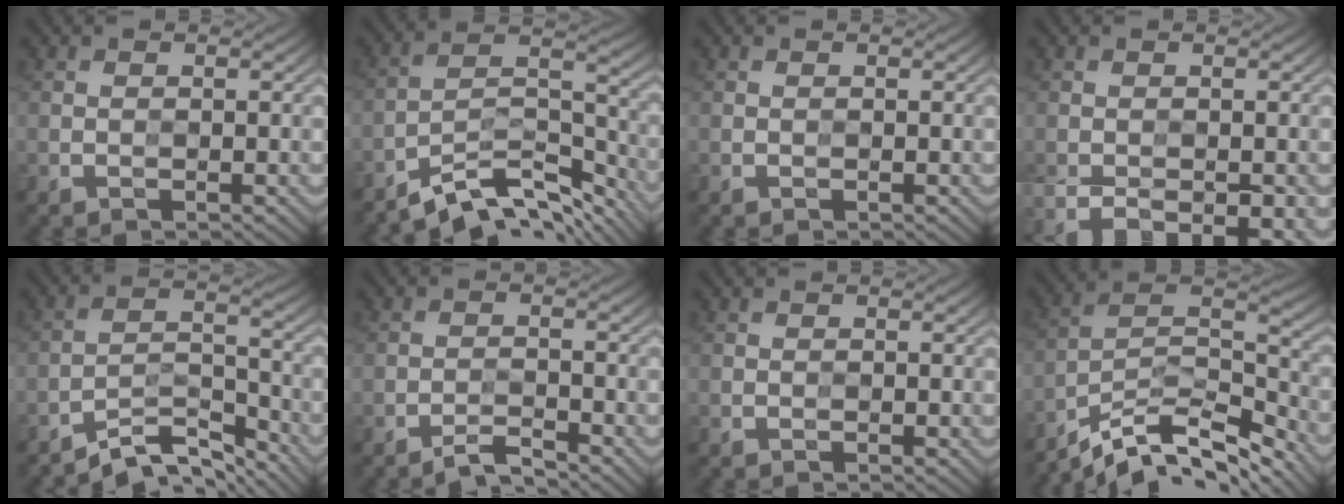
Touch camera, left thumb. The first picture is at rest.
{"total": 10.8, "force": [-8.9, 2.7, 5.5], "torque": [-0.093, 0.002, -0.162]}
{"total": 0.0}
{"total": 7.7, "force": [-5.6, 3.4, 4.0], "torque": [-0.090, -0.051, -0.047]}
{"total": 7.1, "force": [-6.1, 1.6, 3.2], "torque": [-0.058, 0.001, -0.115]}
{"total": 2.4, "force": [-2.2, 0.2, 1.0], "torque": [-0.013, 0.005, -0.046]}
{"total": 1.2, "force": [0.9, -0.5, -0.7], "torque": [0.013, 0.007, 0.008]}
{"total": 13.2, "force": [-10.4, 3.6, 7.4], "torque": [-0.150, 0.007, -0.182]}